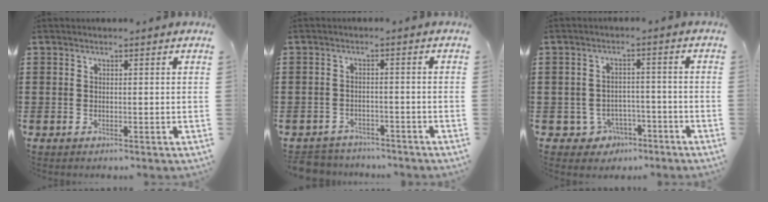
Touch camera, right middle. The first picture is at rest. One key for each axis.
{"total": 2.7, "fx": -2.7, "fy": 0.4, "fz": -0.3, "tx": -0.005, "ty": -0.004, "tz": -0.059}
{"total": 3.6, "fx": -2.8, "fy": 2.1, "fz": 0.8, "tx": -0.032, "ty": 0.002, "tz": -0.059}